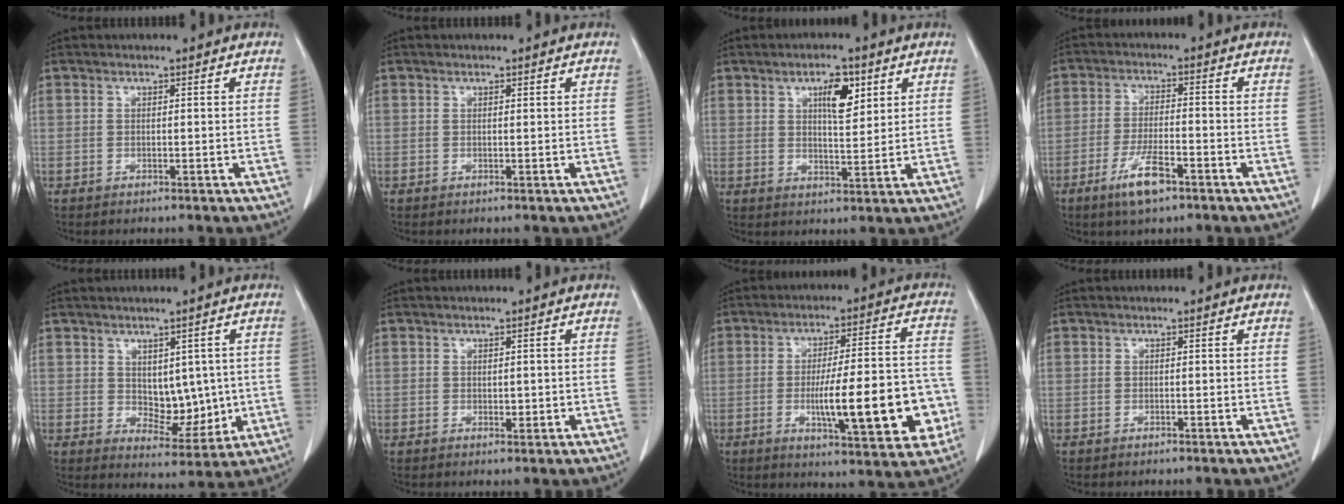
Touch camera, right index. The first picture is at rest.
{"total": 0.0}
{"total": 6.0, "force": [2.8, 2.0, 5.0], "torque": [-0.083, 0.001, 0.046]}
{"total": 6.8, "force": [-4.1, 1.4, 5.3], "torque": [-0.104, -0.008, -0.068]}
{"total": 6.8, "force": [0.5, 4.1, 5.5], "torque": [-0.072, -0.003, 0.028]}
{"total": 1.2, "force": [-0.1, 0.8, 0.9], "torque": [-0.012, 0.000, 0.003]}
{"total": 16.7, "force": [-4.0, 3.3, 15.8], "torque": [-0.226, 0.015, -0.048]}
{"total": 0.0}